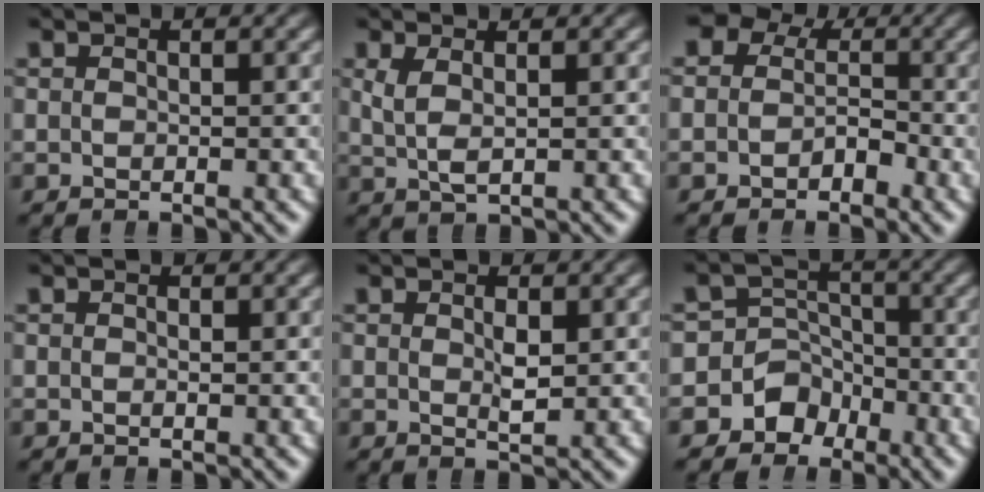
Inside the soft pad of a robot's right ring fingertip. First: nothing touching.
{"total": 2.5, "force": [0.6, 1.2, 2.1], "torque": [-0.051, -0.013, 0.021]}
{"total": 6.6, "force": [1.0, 6.0, 2.6], "torque": [-0.040, 0.009, -0.005]}
{"total": 0.0}
{"total": 1.2, "force": [0.2, 0.2, 1.1], "torque": [-0.028, -0.011, 0.005]}
{"total": 8.7, "force": [-3.0, 7.8, 2.4], "torque": [-0.075, -0.039, -0.050]}